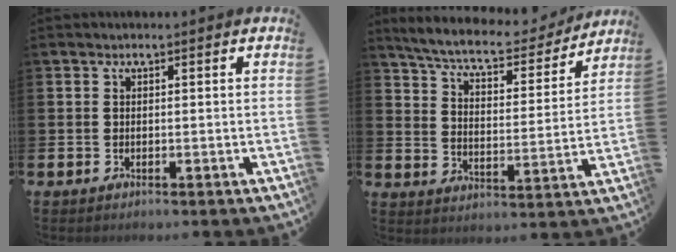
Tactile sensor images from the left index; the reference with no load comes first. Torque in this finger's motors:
{"motor_torque": [1.07, -1.07, 0.40, 0.14]}